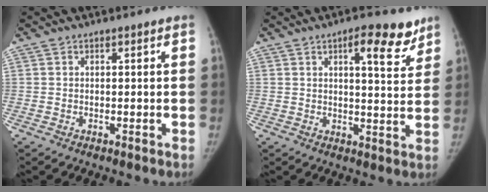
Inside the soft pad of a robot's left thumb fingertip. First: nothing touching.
{"total": 8.8, "force": [5.4, 3.0, 6.3], "torque": [-0.063, -0.028, 0.073]}